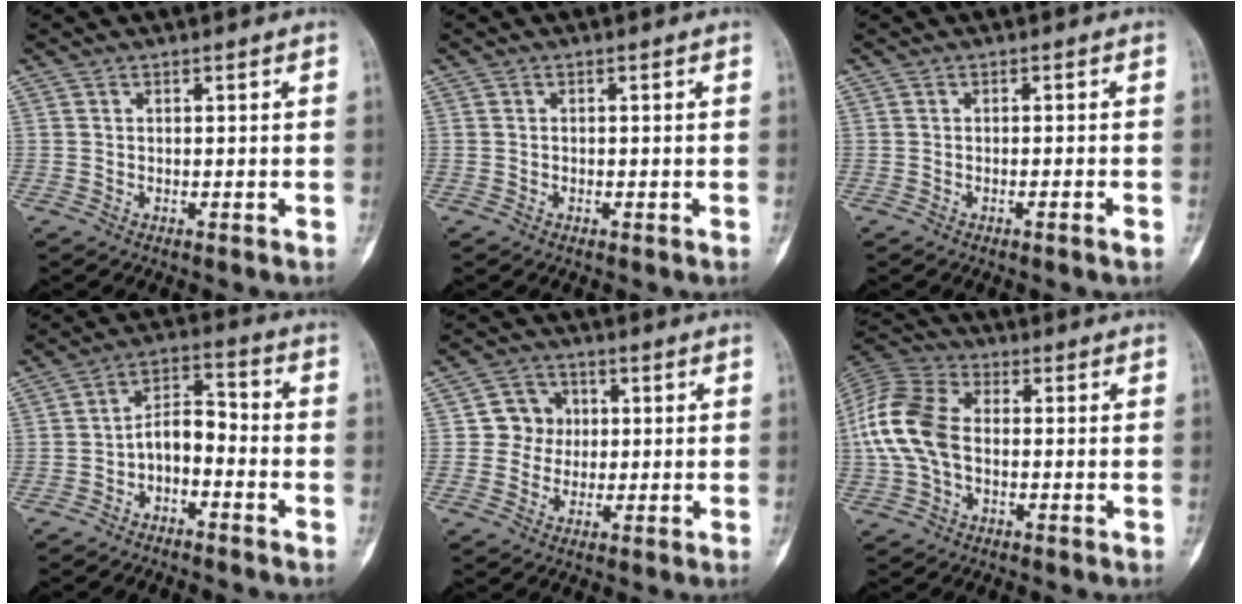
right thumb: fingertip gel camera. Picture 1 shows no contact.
{"total": 0.0}
{"total": 1.3, "force": [-0.8, -0.1, 1.1], "torque": [-0.026, 0.003, -0.011]}
{"total": 7.0, "force": [-3.0, 3.9, 4.9], "torque": [-0.072, 0.049, -0.060]}
{"total": 6.2, "force": [0.6, 6.0, 1.6], "torque": [0.016, 0.011, 0.004]}
{"total": 13.4, "force": [-0.4, 8.6, 10.2], "torque": [-0.226, 0.031, -0.014]}